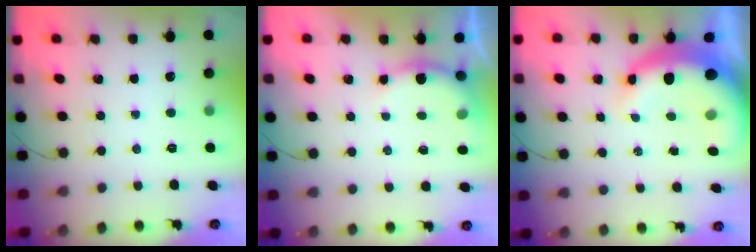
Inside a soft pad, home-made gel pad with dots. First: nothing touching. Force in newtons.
{"total": 4.9, "press": 4.9, "slide": 0.3}
{"total": 11.3, "press": 11.0, "slide": 2.3}